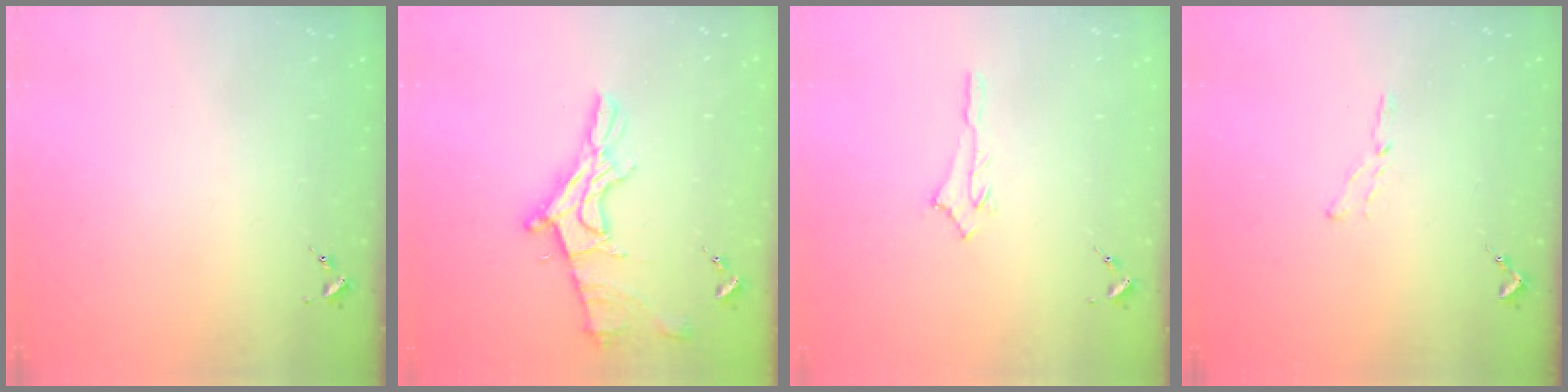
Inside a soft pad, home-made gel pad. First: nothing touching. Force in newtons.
{"total": 14.1, "press": 14.1, "slide": 1.3}
{"total": 2.5, "press": 2.5, "slide": 0.2}
{"total": 3.5, "press": 3.5, "slide": 0.4}